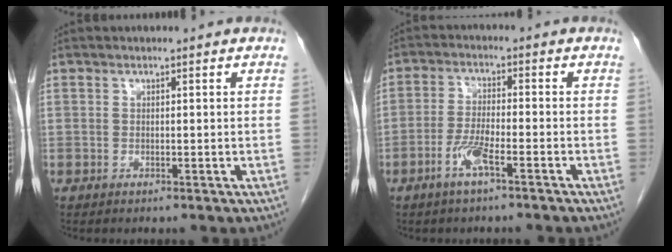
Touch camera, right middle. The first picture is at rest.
{"total": 4.8, "force": [-2.8, 0.6, 3.8], "torque": [-0.085, -0.003, -0.057]}